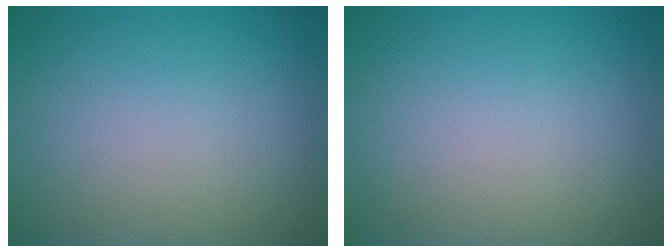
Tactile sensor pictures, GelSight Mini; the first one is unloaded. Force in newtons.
{"total": 0.0}